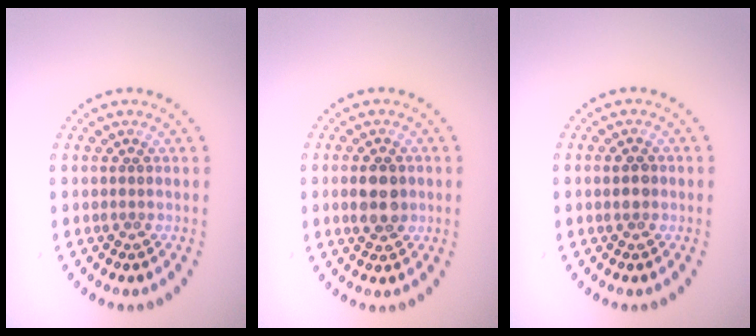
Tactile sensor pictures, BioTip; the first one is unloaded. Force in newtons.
{"total": 3.0, "press": 3.0, "slide": 0.2}
{"total": 1.4, "press": 1.4, "slide": 0.1}